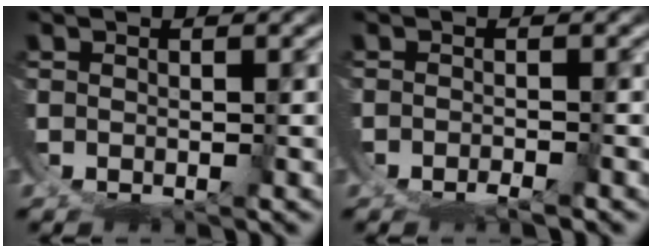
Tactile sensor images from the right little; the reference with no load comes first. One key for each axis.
{"total": 1.3, "fx": -0.7, "fy": -1.1, "fz": 0.2, "tx": 0.005, "ty": 0.003, "tz": -0.017}